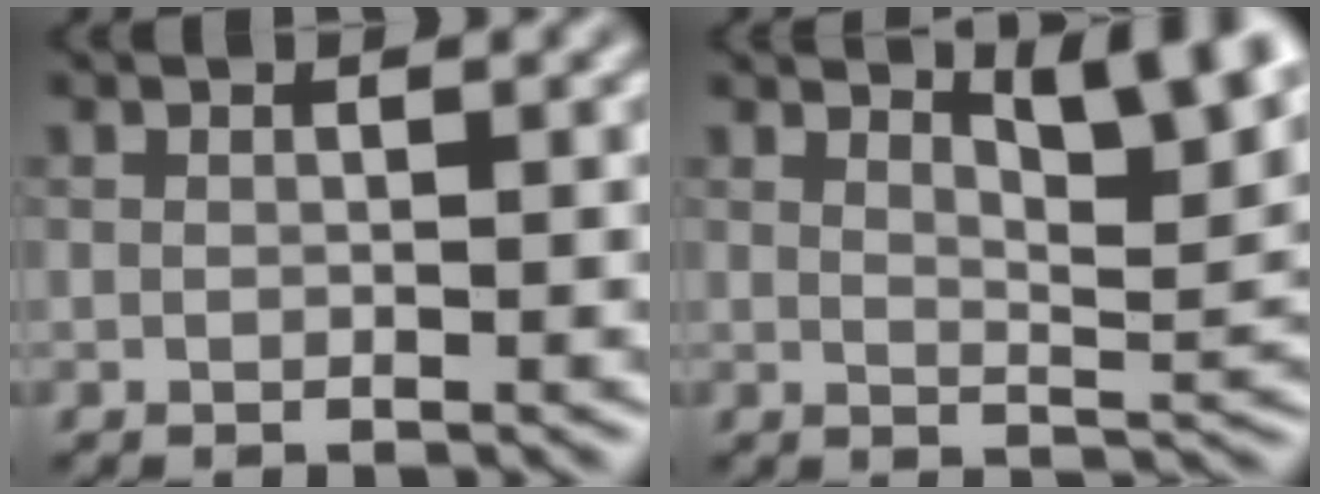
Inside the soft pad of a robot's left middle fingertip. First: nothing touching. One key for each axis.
{"total": 6.0, "fx": 3.9, "fy": 1.4, "fz": 4.3, "tx": -0.052, "ty": 0.002, "tz": 0.061}